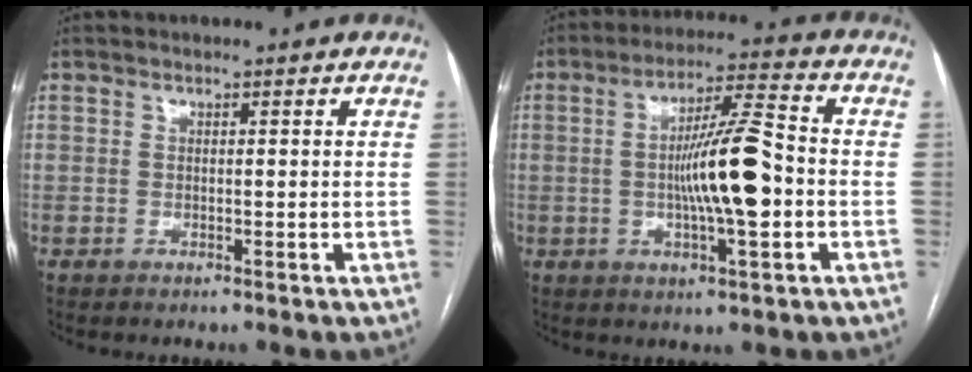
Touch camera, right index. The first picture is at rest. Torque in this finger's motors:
{"motor_torque": [0.67, -0.26, 0.35, 0.14]}